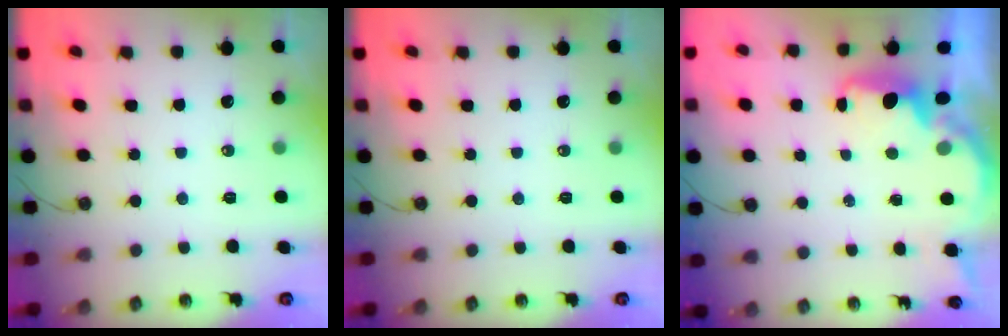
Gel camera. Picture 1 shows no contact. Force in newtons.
{"total": 0.0}
{"total": 2.1, "press": 1.9, "slide": 0.8}